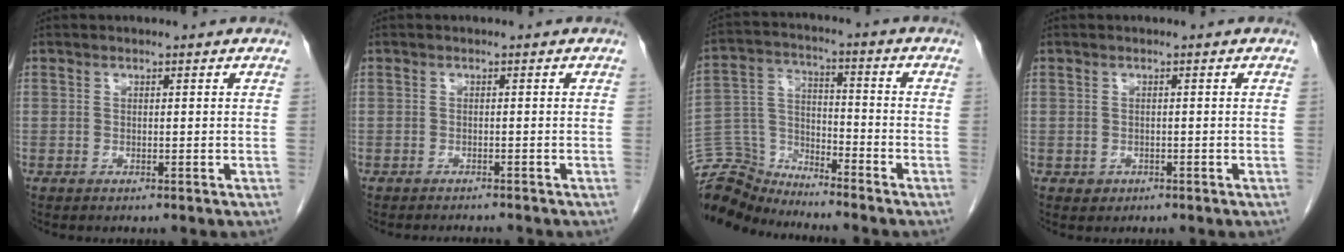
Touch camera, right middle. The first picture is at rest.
{"total": 2.8, "force": [-2.8, 0.1, 0.6], "torque": [-0.006, -0.008, -0.036]}
{"total": 10.3, "force": [-10.3, 0.8, -0.6], "torque": [0.003, 0.029, -0.203]}
{"total": 1.0, "force": [-0.5, 0.9, 0.2], "torque": [-0.002, 0.003, -0.003]}